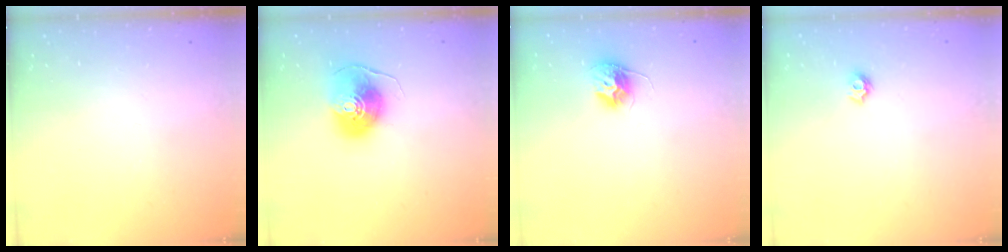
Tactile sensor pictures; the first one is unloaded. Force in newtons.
{"total": 9.9, "press": 9.8, "slide": 1.1}
{"total": 10.1, "press": 10.1, "slide": 0.7}
{"total": 5.7, "press": 5.7, "slide": 0.6}